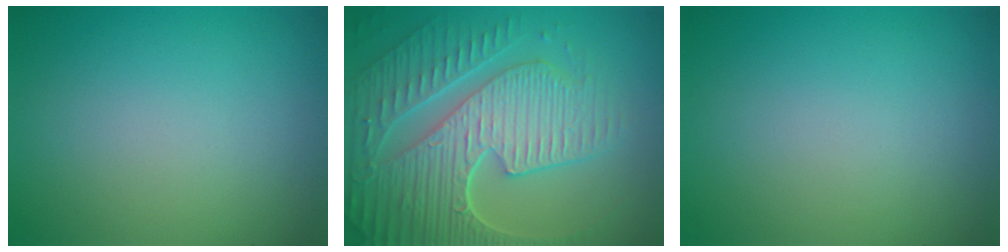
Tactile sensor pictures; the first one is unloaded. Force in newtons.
{"total": 9.2, "press": 6.6, "slide": 6.4}
{"total": 0.0}